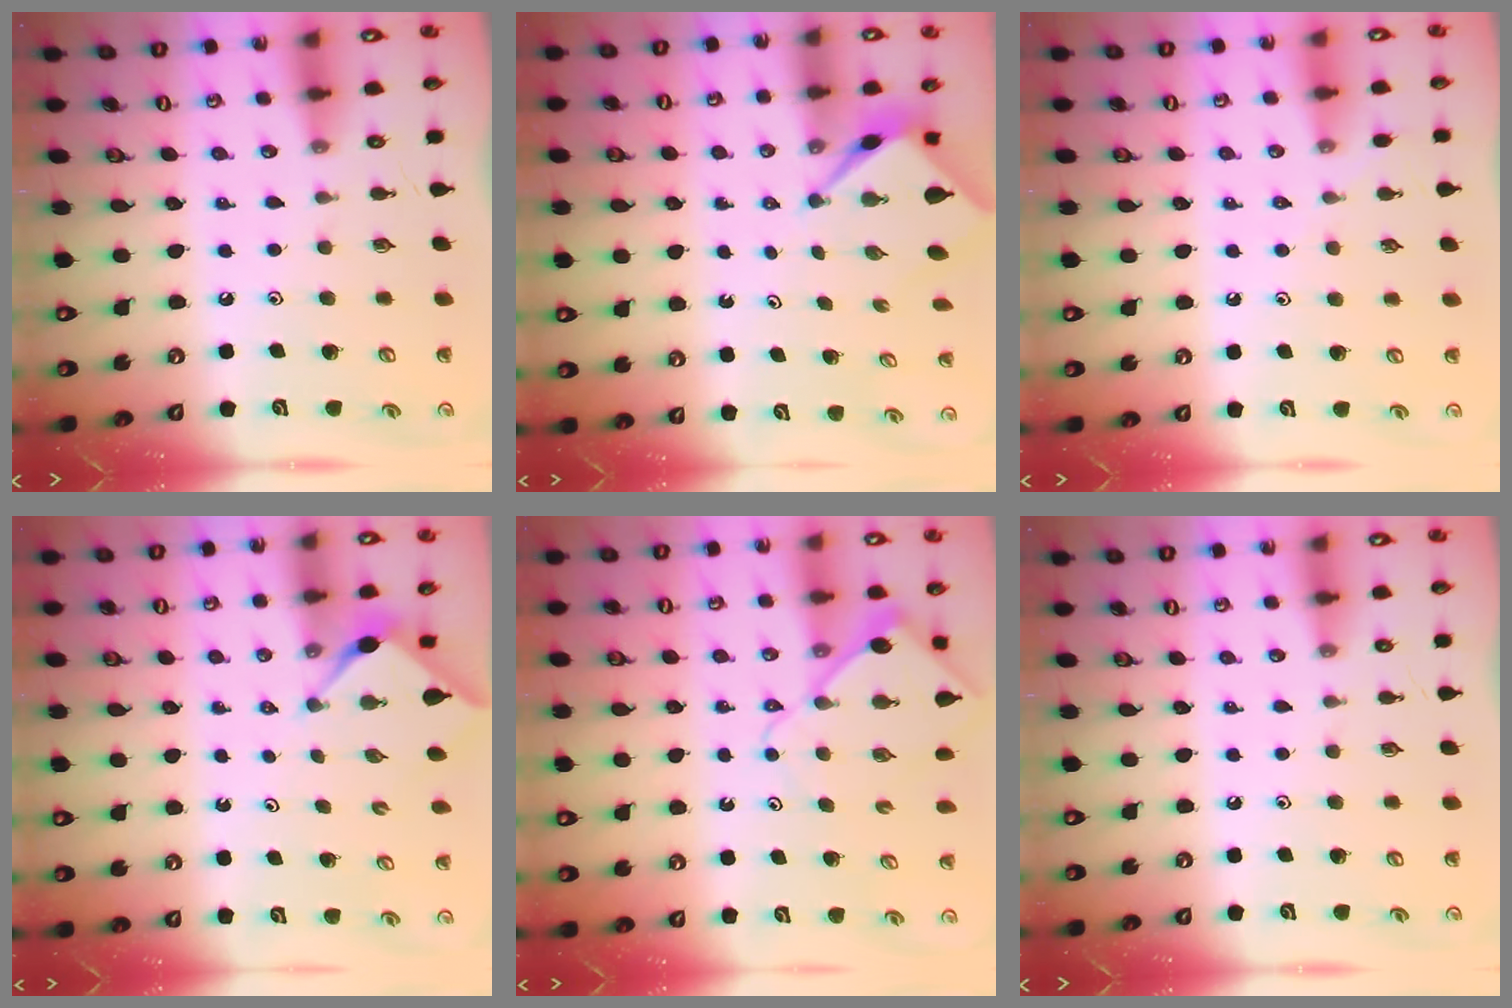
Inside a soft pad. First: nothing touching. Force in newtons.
{"total": 2.6, "press": 2.6, "slide": 0.2}
{"total": 3.3, "press": 3.2, "slide": 0.6}
{"total": 2.8, "press": 2.8, "slide": 0.5}
{"total": 8.3, "press": 8.3, "slide": 0.8}
{"total": 0.0}